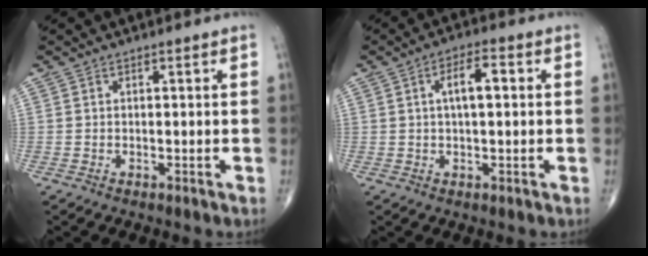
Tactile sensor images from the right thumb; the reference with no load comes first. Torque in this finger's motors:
{"motor_torque": [0.43, 1.99, 0.76, 0.02, 0.06]}